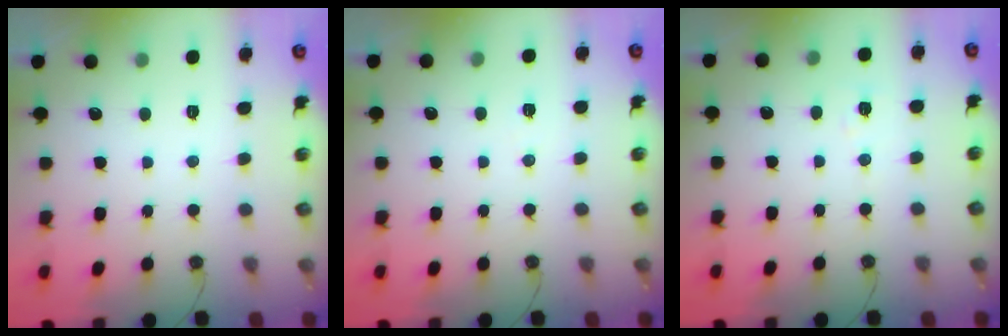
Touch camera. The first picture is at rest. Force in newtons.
{"total": 3.9, "press": 2.9, "slide": 2.6}
{"total": 5.0, "press": 4.6, "slide": 1.9}